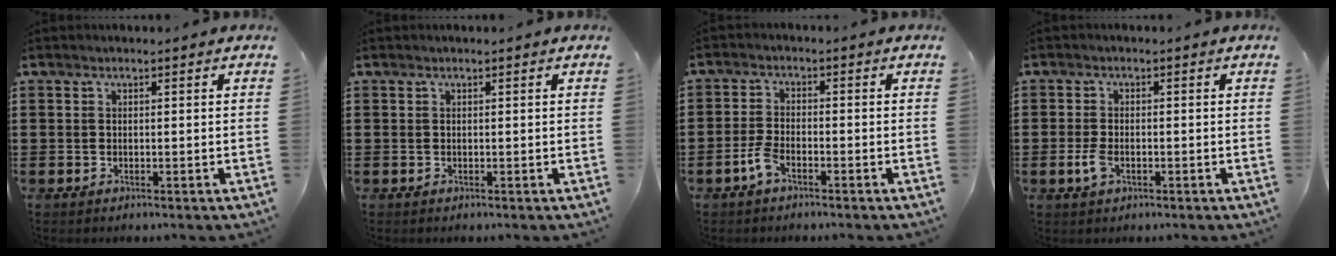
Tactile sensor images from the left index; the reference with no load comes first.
{"total": 0.0}
{"total": 3.5, "force": [-2.0, 1.2, 2.7], "torque": [-0.067, -0.002, -0.041]}
{"total": 3.0, "force": [-1.0, 1.5, 2.4], "torque": [-0.066, -0.007, -0.023]}